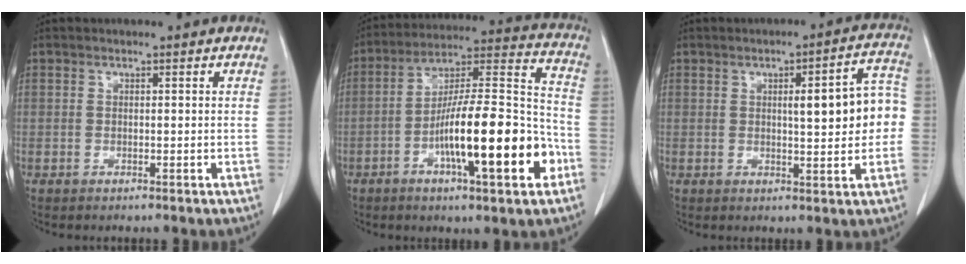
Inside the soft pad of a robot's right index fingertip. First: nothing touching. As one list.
[{"total": 19.8, "force": [-6.9, 2.9, 18.3], "torque": [-0.291, 0.006, -0.107]}, {"total": 9.4, "force": [0.3, 2.1, 9.1], "torque": [-0.113, 0.026, 0.005]}]